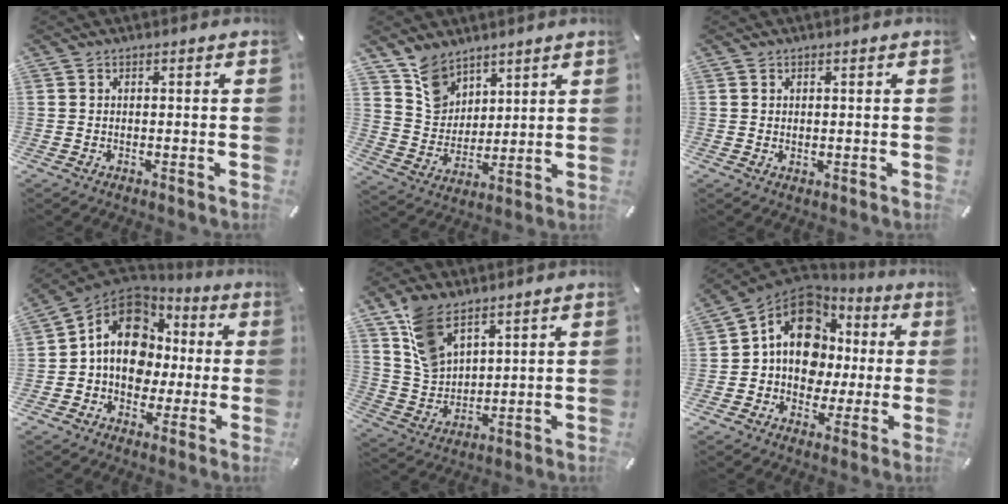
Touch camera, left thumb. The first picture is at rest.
{"total": 9.2, "force": [6.6, 6.2, 1.7], "torque": [-0.052, -0.037, 0.130]}
{"total": 0.7, "force": [0.4, 0.5, 0.2], "torque": [-0.004, 0.001, 0.008]}
{"total": 14.6, "force": [1.1, 12.1, 8.0], "torque": [-0.146, 0.003, 0.025]}
{"total": 10.4, "force": [6.9, 5.9, 4.9], "torque": [-0.109, -0.024, 0.136]}
{"total": 14.3, "force": [1.8, 12.1, 7.4], "torque": [-0.126, -0.008, 0.038]}